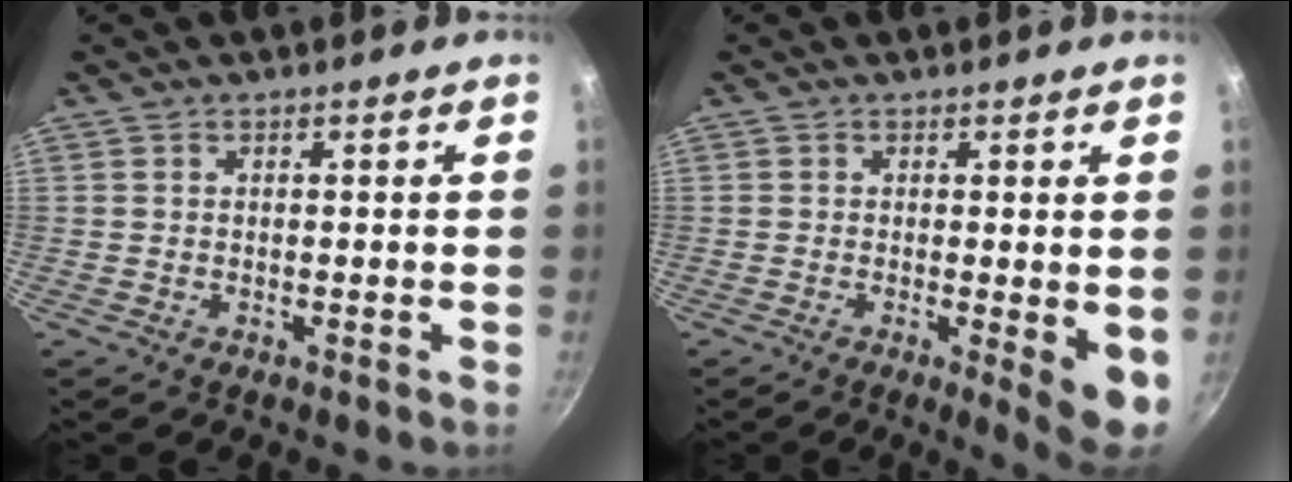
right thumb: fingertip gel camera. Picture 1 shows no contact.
{"total": 5.8, "force": [-0.4, 1.5, 5.6], "torque": [-0.068, -0.014, -0.004]}